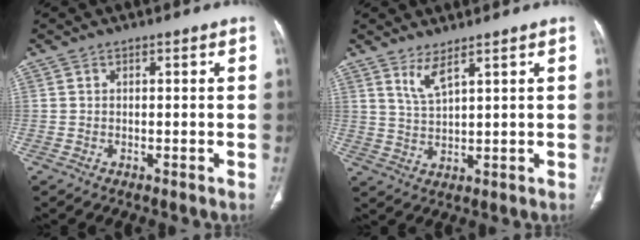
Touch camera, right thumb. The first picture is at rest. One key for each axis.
{"total": 4.1, "fx": 2.8, "fy": 0.6, "fz": 2.9, "tx": -0.063, "ty": -0.030, "tz": 0.066}